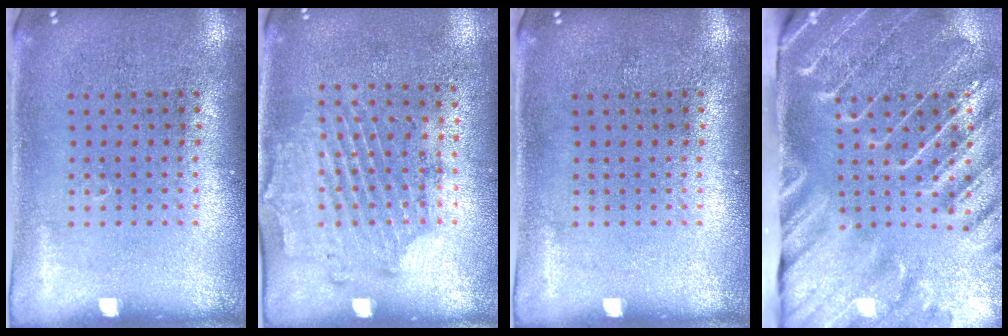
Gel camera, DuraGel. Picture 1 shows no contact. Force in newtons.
{"total": 1.7, "press": 1.3, "slide": 1.1}
{"total": 0.0}
{"total": 4.3, "press": 3.4, "slide": 2.7}